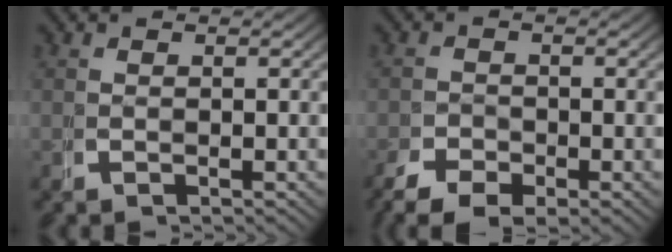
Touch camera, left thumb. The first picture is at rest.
{"total": 3.5, "force": [-2.3, 1.8, 1.9], "torque": [-0.025, -0.018, -0.037]}